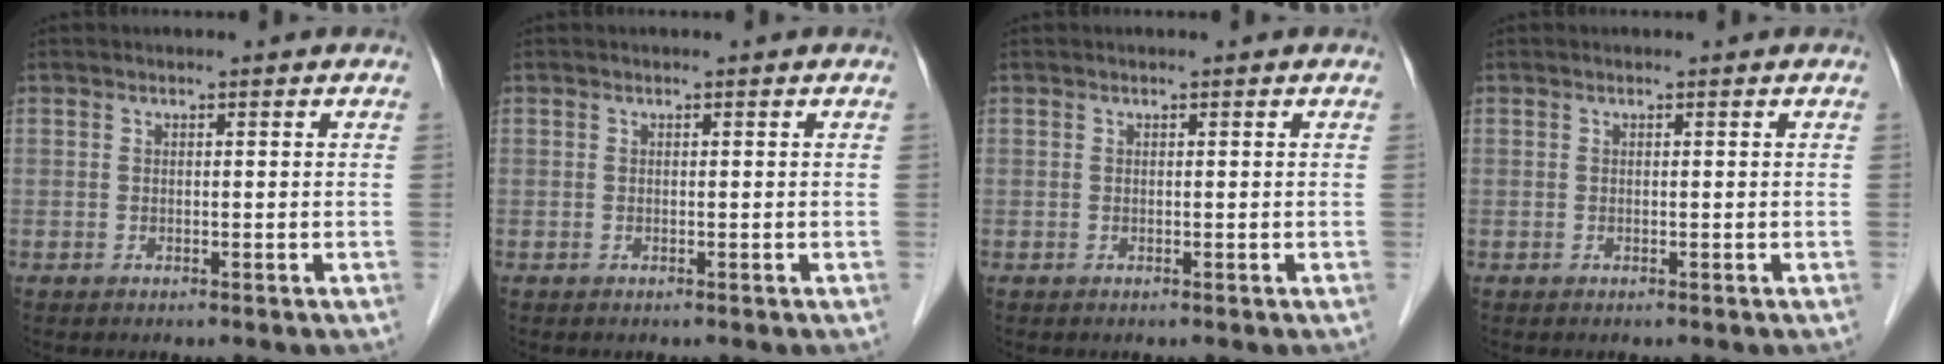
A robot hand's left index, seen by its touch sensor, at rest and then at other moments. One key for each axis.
{"total": 0.0}
{"total": 0.0}
{"total": 0.0}